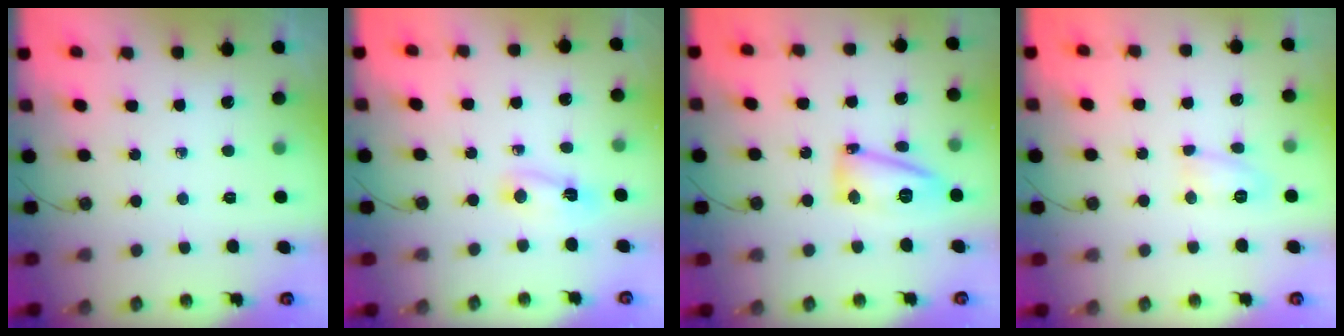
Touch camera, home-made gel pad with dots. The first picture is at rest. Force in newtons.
{"total": 2.8, "press": 2.7, "slide": 0.6}
{"total": 12.2, "press": 12.1, "slide": 1.1}
{"total": 5.5, "press": 5.5, "slide": 0.3}